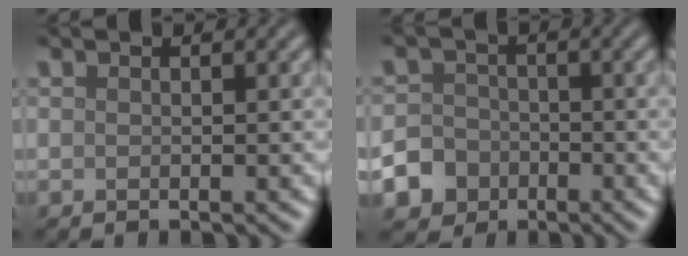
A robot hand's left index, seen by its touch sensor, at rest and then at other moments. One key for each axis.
{"total": 7.4, "fx": -4.2, "fy": 5.9, "fz": 1.4, "tx": -0.025, "ty": -0.028, "tz": -0.091}